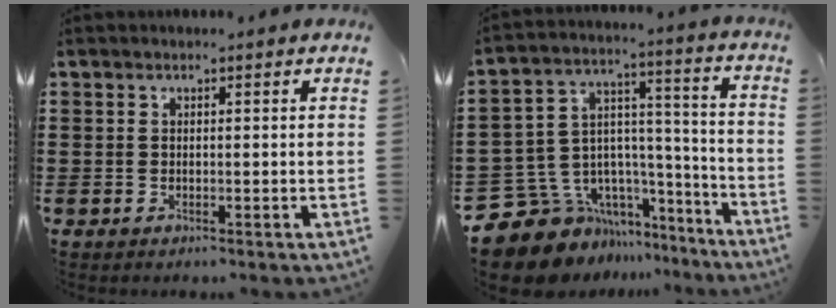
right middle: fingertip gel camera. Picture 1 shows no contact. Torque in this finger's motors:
{"motor_torque": [2.14, 0.00, 0.33, 0.01]}